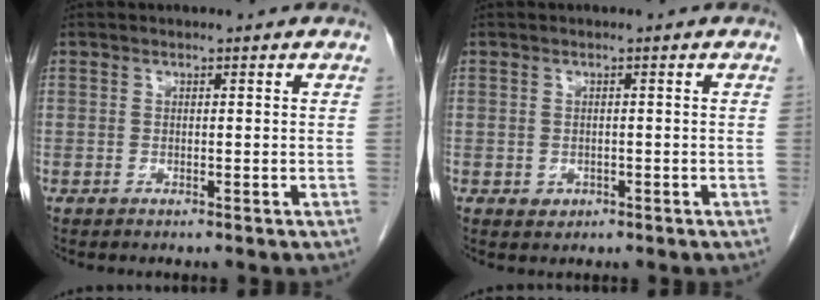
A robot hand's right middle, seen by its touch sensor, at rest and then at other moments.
{"total": 1.3, "force": [-0.4, 1.1, 0.4], "torque": [-0.008, 0.003, 0.001]}